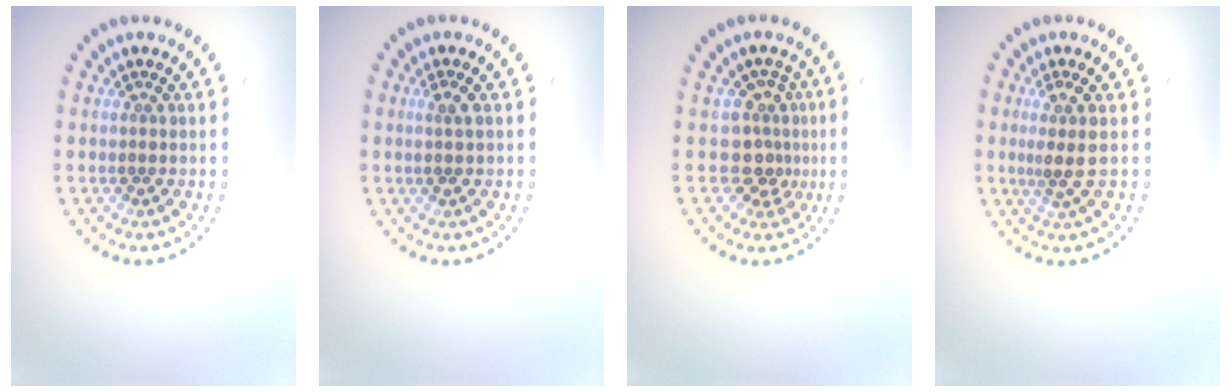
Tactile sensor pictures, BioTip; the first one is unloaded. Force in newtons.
{"total": 0.9, "press": 0.8, "slide": 0.5}
{"total": 2.8, "press": 2.0, "slide": 2.0}
{"total": 2.3, "press": 1.6, "slide": 1.6}